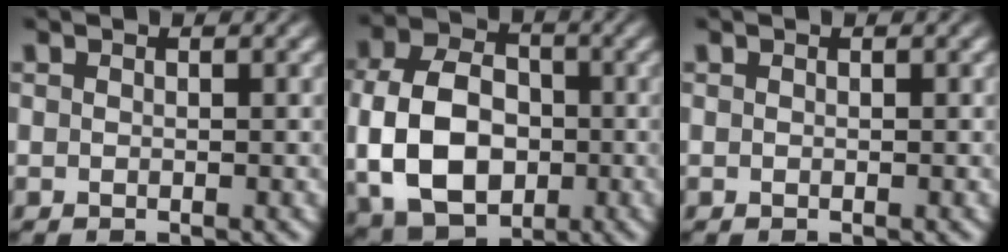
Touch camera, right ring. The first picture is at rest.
{"total": 11.5, "force": [-1.2, 9.0, 7.0], "torque": [-0.150, -0.034, -0.010]}
{"total": 0.0}